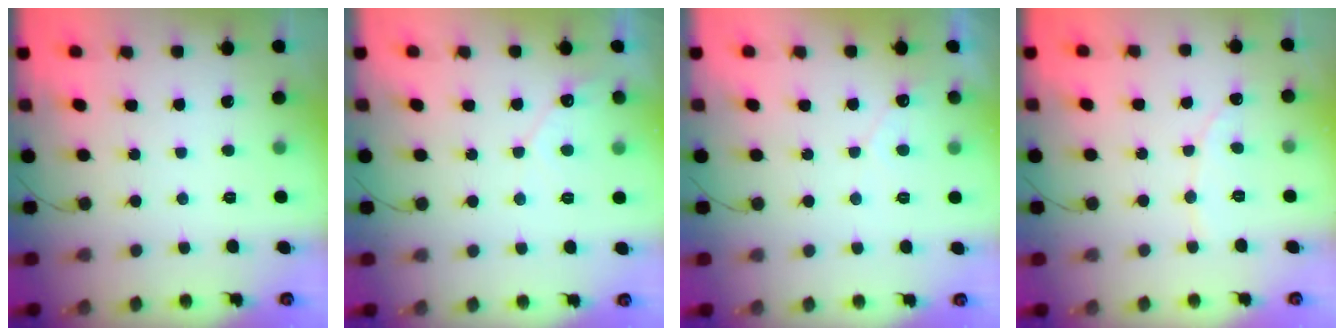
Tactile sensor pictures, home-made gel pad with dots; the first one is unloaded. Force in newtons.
{"total": 4.0, "press": 4.0, "slide": 0.2}
{"total": 2.8, "press": 2.8, "slide": 0.1}
{"total": 1.9, "press": 1.8, "slide": 0.2}